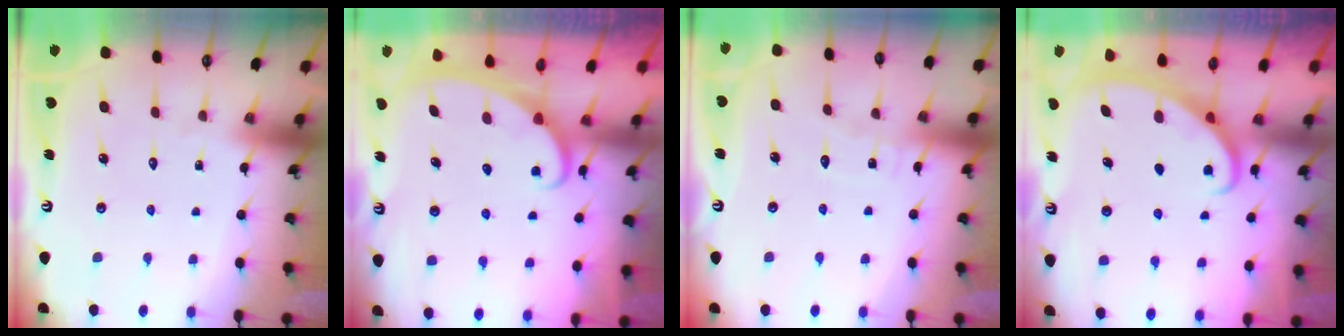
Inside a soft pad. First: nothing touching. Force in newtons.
{"total": 2.6, "press": 2.6, "slide": 0.3}
{"total": 4.0, "press": 4.0, "slide": 0.5}
{"total": 2.9, "press": 2.9, "slide": 0.3}